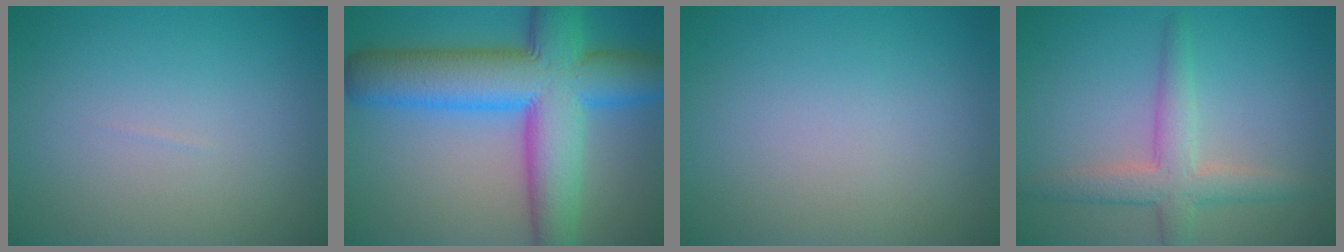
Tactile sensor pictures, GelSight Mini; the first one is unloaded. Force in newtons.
{"total": 12.6, "press": 12.6, "slide": 0.5}
{"total": 0.0}
{"total": 3.8, "press": 3.8, "slide": 0.2}